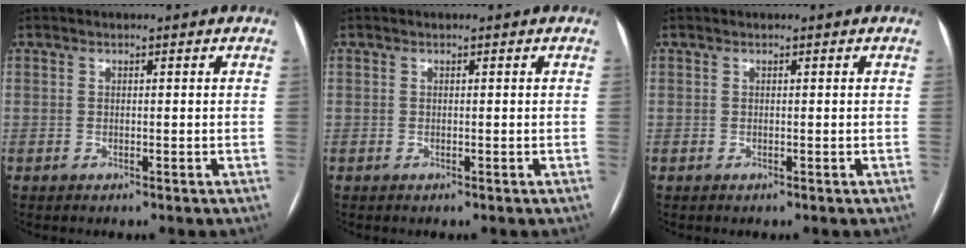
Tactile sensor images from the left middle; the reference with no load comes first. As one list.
[{"total": 0.0}, {"total": 0.0}]